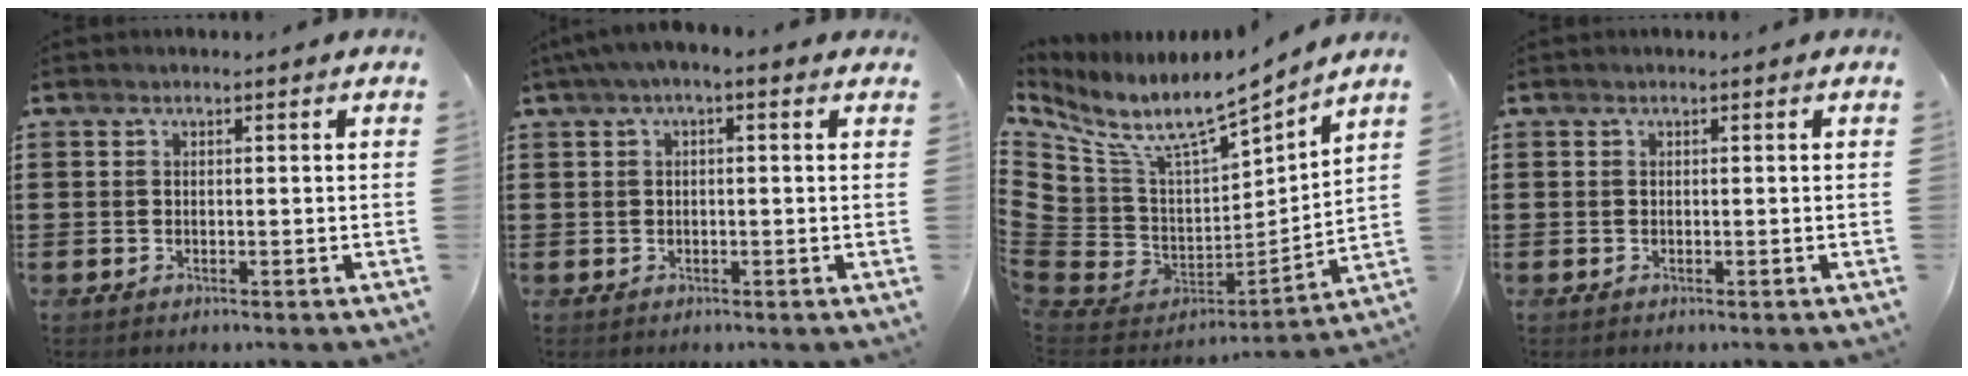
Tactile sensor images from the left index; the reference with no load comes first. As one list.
[{"total": 1.8, "force": [-0.3, 0.5, 1.7], "torque": [-0.036, 0.001, -0.011]}, {"total": 8.1, "force": [6.2, 3.2, 4.1], "torque": [-0.108, -0.047, 0.107]}, {"total": 0.0}]